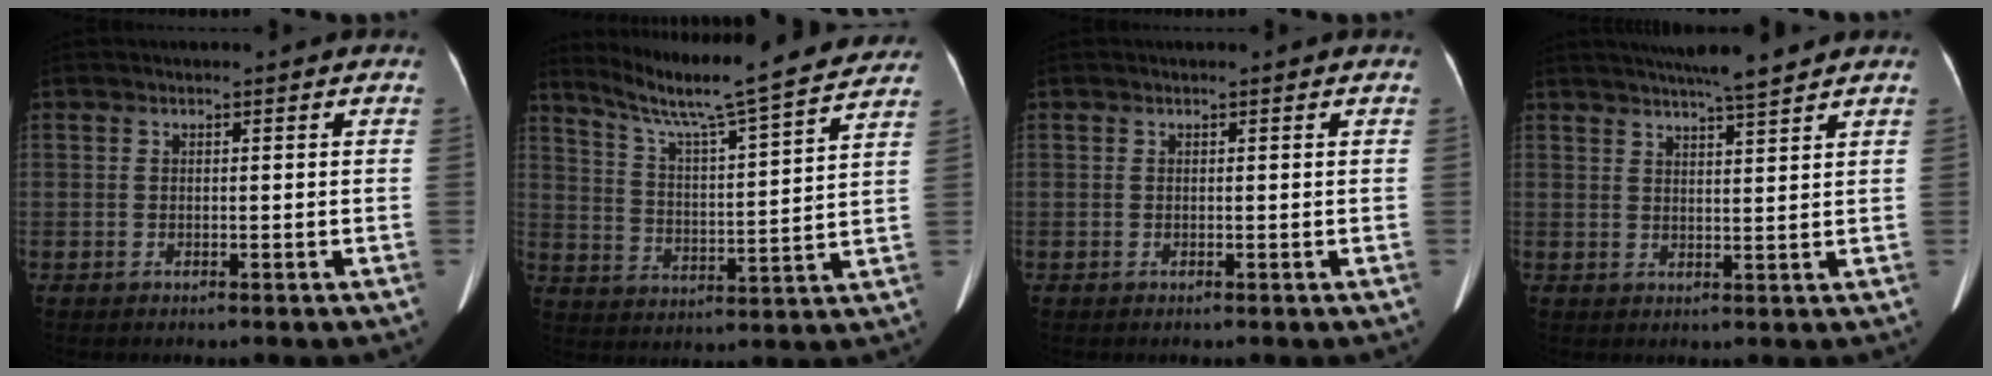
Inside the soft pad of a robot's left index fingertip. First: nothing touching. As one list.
[{"total": 20.4, "force": [18.2, -0.4, 9.1], "torque": [-0.156, -0.013, 0.263]}, {"total": 0.0}, {"total": 8.0, "force": [6.9, -0.5, 3.9], "torque": [-0.065, 0.010, 0.099]}]